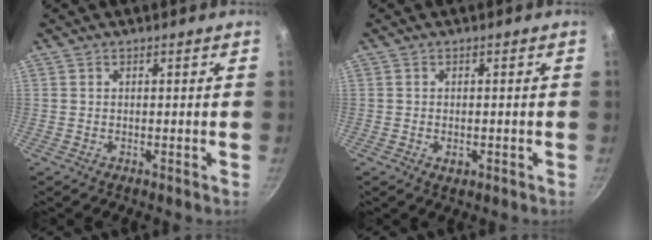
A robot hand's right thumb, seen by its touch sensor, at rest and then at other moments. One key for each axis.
{"total": 1.9, "fx": -0.7, "fy": 1.2, "fz": 1.3, "tx": -0.021, "ty": -0.002, "tz": -0.009}